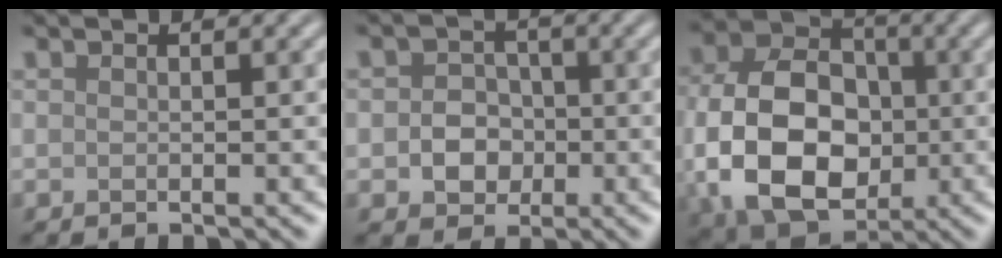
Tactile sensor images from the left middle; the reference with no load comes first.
{"total": 3.2, "force": [-0.6, 2.7, 1.5], "torque": [-0.014, -0.001, -0.018]}
{"total": 12.5, "force": [-1.9, 8.9, 8.5], "torque": [-0.178, -0.014, -0.038]}